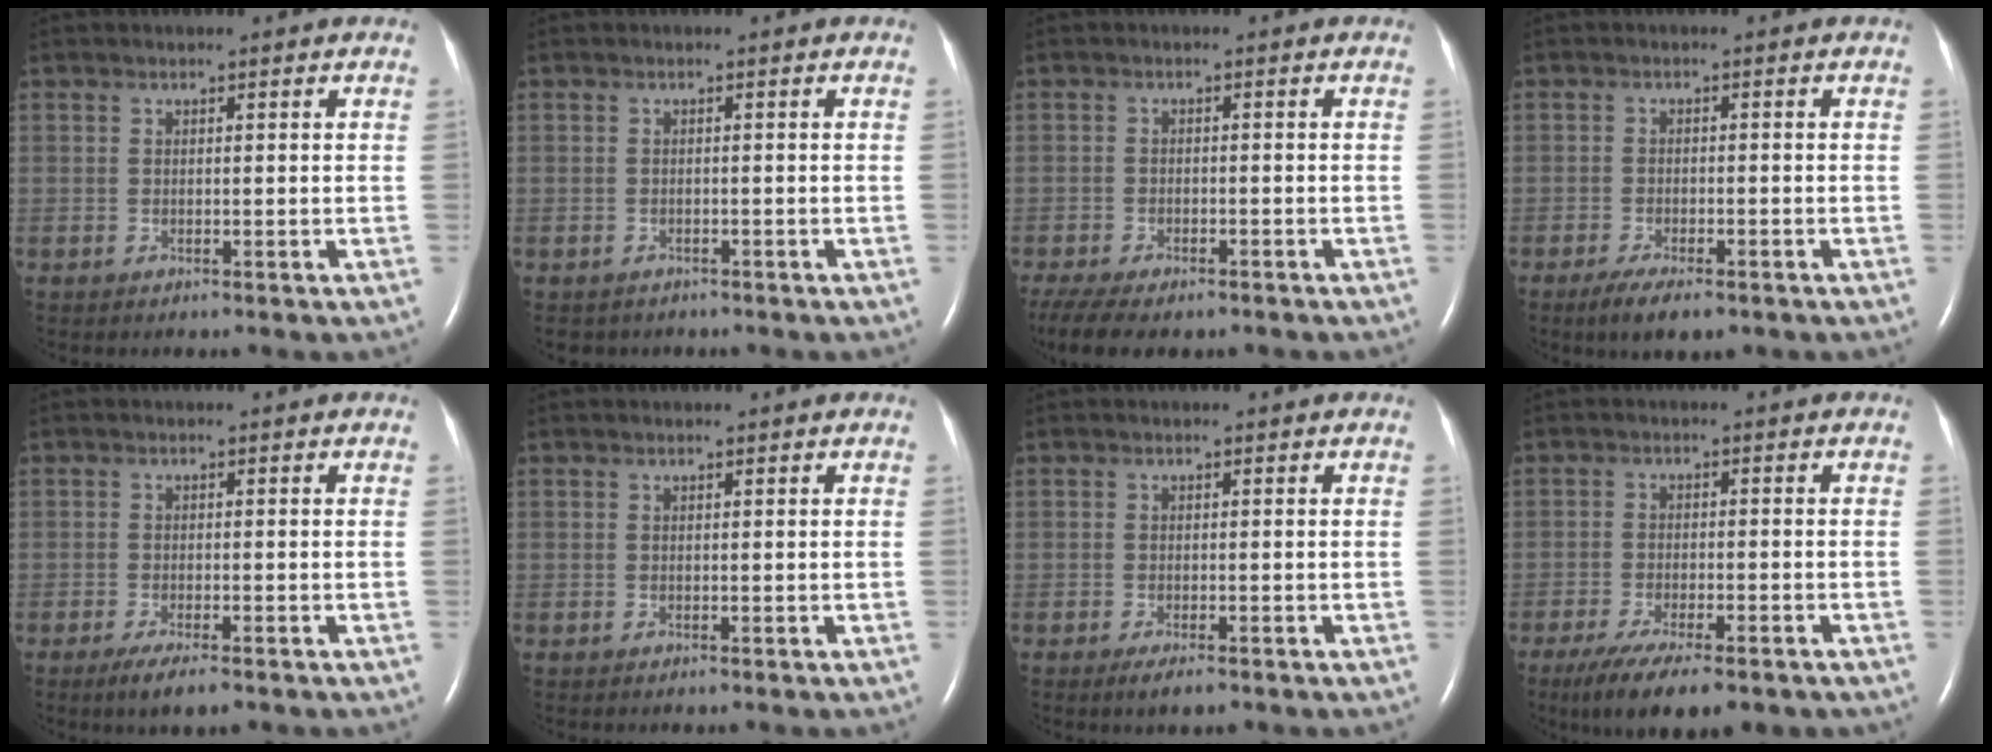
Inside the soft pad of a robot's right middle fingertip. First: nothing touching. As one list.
[{"total": 2.0, "force": [-1.7, 1.1, 0.1], "torque": [-0.008, 0.001, -0.021]}, {"total": 11.1, "force": [-8.4, 4.2, 5.9], "torque": [-0.123, -0.007, -0.119]}, {"total": 5.2, "force": [-3.6, 1.4, 3.5], "torque": [-0.061, -0.009, -0.052]}, {"total": 4.0, "force": [-2.7, 0.7, 2.9], "torque": [-0.052, -0.009, -0.040]}, {"total": 0.0}, {"total": 2.4, "force": [-1.6, 0.5, 1.7], "torque": [-0.030, -0.005, -0.024]}, {"total": 11.7, "force": [-8.4, 3.1, 7.5], "torque": [-0.121, -0.020, -0.125]}]